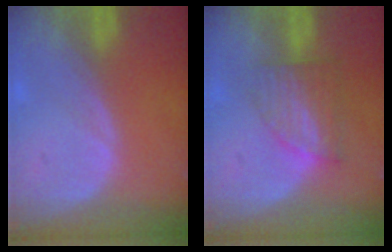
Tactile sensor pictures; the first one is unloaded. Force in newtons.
{"total": 6.3, "press": 5.6, "slide": 2.8}